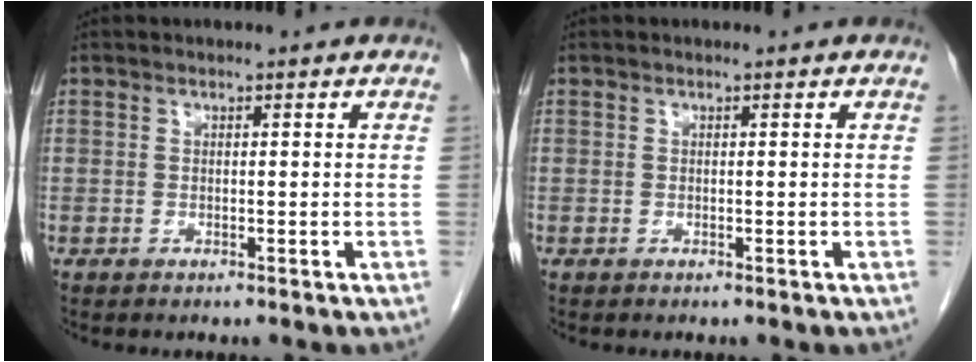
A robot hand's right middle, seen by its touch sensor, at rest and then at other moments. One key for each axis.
{"total": 0.0}